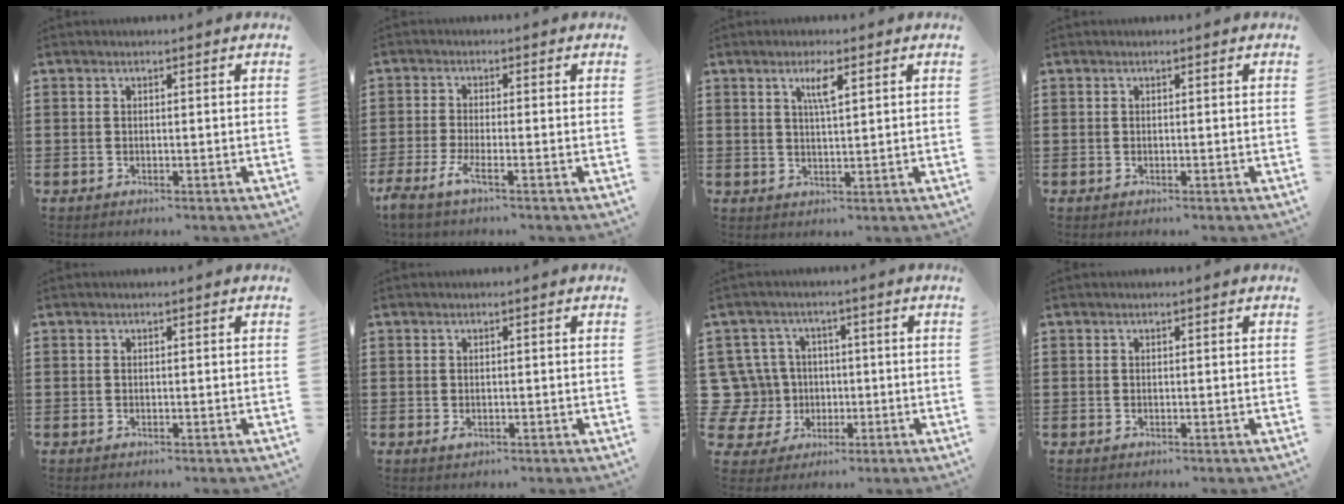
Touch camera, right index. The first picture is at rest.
{"total": 3.5, "force": [-2.1, 0.2, 2.8], "torque": [-0.068, -0.012, -0.044]}
{"total": 3.4, "force": [1.7, 0.5, 2.9], "torque": [-0.053, 0.002, 0.024]}
{"total": 0.0}
{"total": 0.0}
{"total": 0.8, "force": [-0.2, 0.5, 0.6], "torque": [-0.012, 0.000, -0.004]}
{"total": 8.5, "force": [0.2, 8.2, 2.4], "torque": [-0.115, 0.012, 0.005]}
{"total": 0.0}